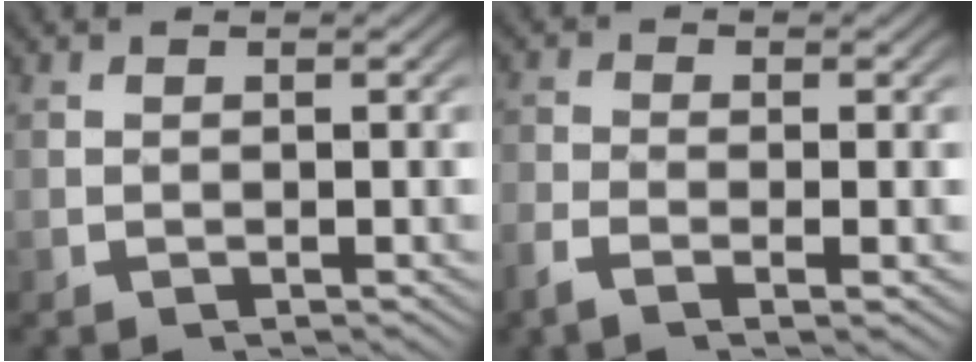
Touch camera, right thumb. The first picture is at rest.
{"total": 2.1, "force": [-1.1, 0.5, 1.8], "torque": [-0.043, -0.005, -0.024]}